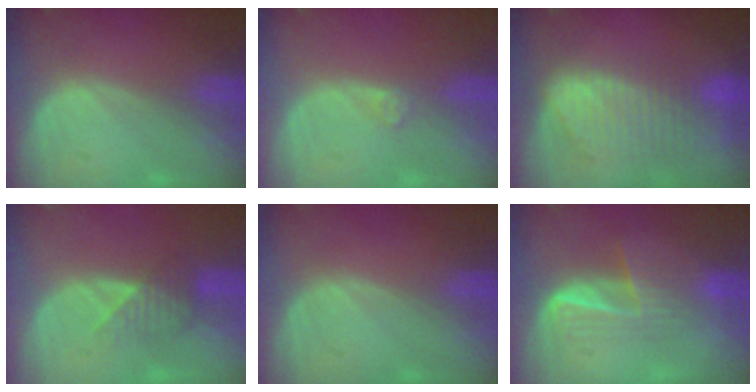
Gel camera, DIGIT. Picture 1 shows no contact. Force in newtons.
{"total": 1.1, "press": 1.0, "slide": 0.2}
{"total": 9.3, "press": 8.1, "slide": 4.5}
{"total": 3.5, "press": 3.3, "slide": 1.2}
{"total": 0.0}
{"total": 7.1, "press": 5.8, "slide": 4.1}